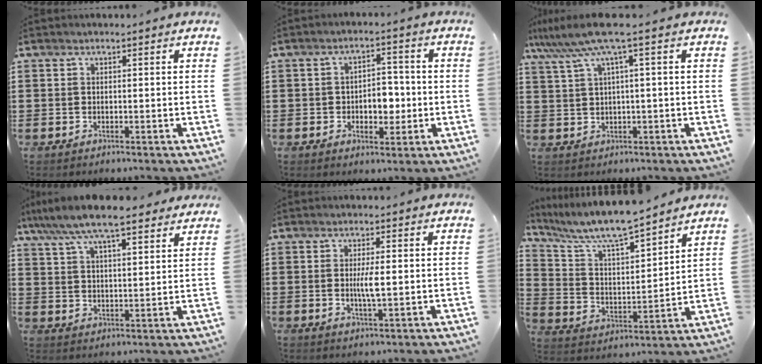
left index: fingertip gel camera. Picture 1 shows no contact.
{"total": 5.0, "force": [-1.1, 3.2, 3.7], "torque": [-0.058, 0.004, -0.028]}
{"total": 6.5, "force": [2.5, -0.2, 6.0], "torque": [-0.137, -0.016, 0.038]}
{"total": 8.7, "force": [7.3, 1.6, 4.4], "torque": [-0.109, -0.019, 0.130]}
{"total": 3.4, "force": [0.0, 0.6, 3.4], "torque": [-0.064, -0.002, -0.002]}
{"total": 7.1, "force": [6.5, 0.5, 2.9], "torque": [-0.087, -0.046, 0.106]}